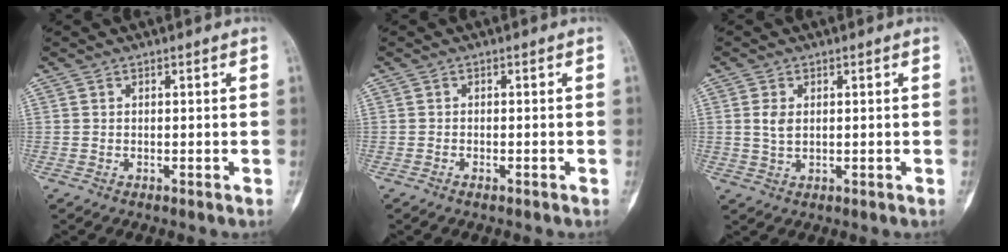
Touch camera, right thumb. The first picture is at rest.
{"total": 0.9, "force": [-0.6, 0.3, 0.5], "torque": [-0.012, 0.003, -0.009]}
{"total": 3.1, "force": [0.6, 1.9, 2.3], "torque": [-0.046, -0.004, 0.014]}